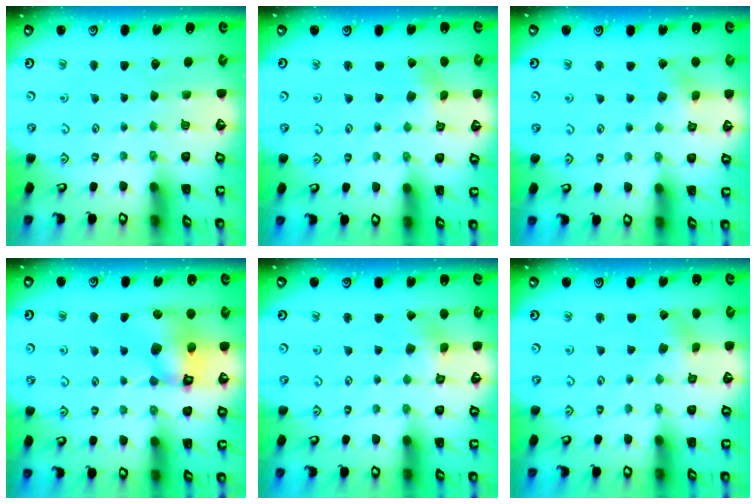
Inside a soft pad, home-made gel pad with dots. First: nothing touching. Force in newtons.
{"total": 0.0}
{"total": 2.8, "press": 2.8, "slide": 0.3}
{"total": 11.4, "press": 11.3, "slide": 1.6}
{"total": 2.1, "press": 2.1, "slide": 0.3}
{"total": 0.0}